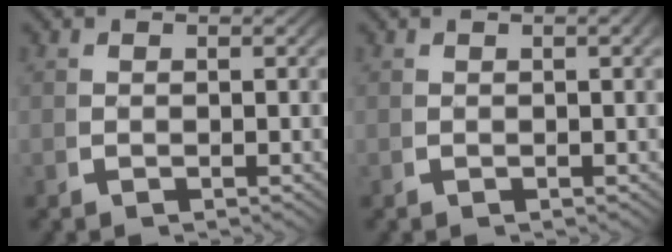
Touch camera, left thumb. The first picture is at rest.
{"total": 1.0, "force": [0.1, 0.2, 0.9], "torque": [-0.011, 0.003, 0.001]}